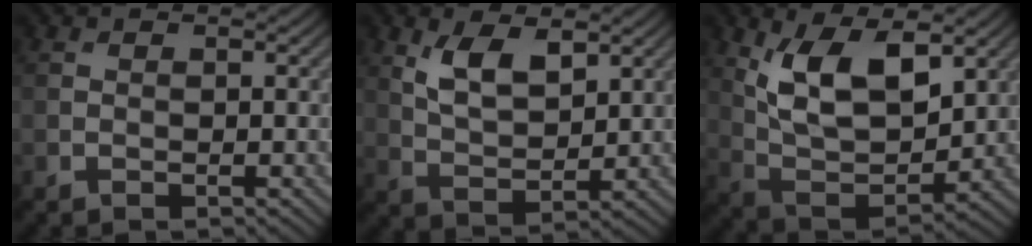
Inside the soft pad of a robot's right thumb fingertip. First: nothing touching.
{"total": 6.1, "force": [3.0, 2.8, 4.5], "torque": [-0.097, -0.008, 0.059]}
{"total": 11.3, "force": [4.9, 5.5, 8.6], "torque": [-0.179, -0.011, 0.096]}